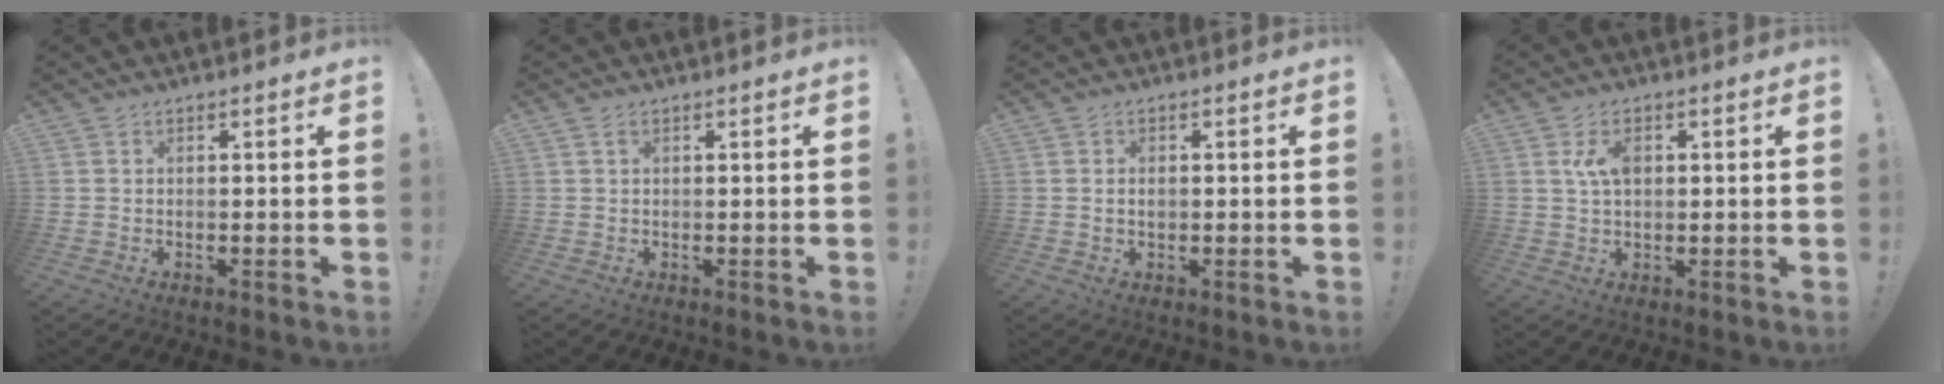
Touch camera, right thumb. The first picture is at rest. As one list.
[{"total": 0.9, "force": [0.4, 0.4, 0.6], "torque": [-0.006, -0.001, 0.004]}, {"total": 1.2, "force": [-0.1, 0.9, 0.8], "torque": [-0.013, 0.003, -0.003]}, {"total": 5.0, "force": [1.3, 3.0, 3.8], "torque": [-0.077, 0.009, 0.022]}]